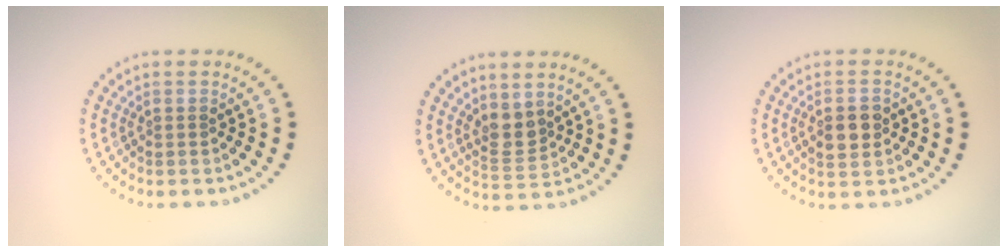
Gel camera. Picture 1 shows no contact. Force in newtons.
{"total": 2.2, "press": 1.8, "slide": 1.3}
{"total": 2.9, "press": 2.9, "slide": 0.1}